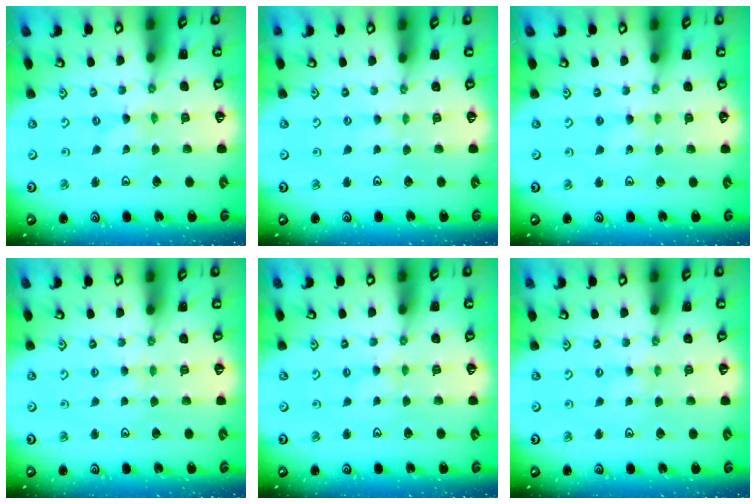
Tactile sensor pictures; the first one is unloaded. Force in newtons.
{"total": 0.9, "press": 0.9, "slide": 0.2}
{"total": 3.0, "press": 3.0, "slide": 0.4}
{"total": 1.9, "press": 1.9, "slide": 0.4}
{"total": 2.3, "press": 2.3, "slide": 0.4}
{"total": 1.8, "press": 1.7, "slide": 0.3}